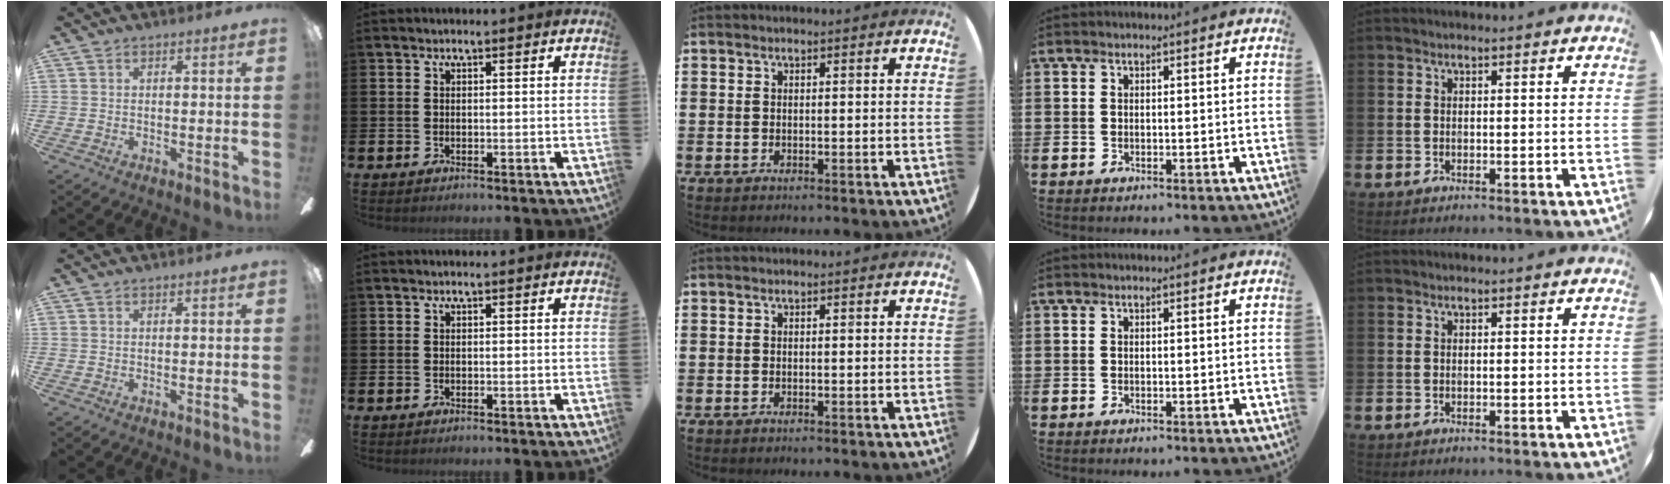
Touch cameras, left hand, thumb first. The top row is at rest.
{}